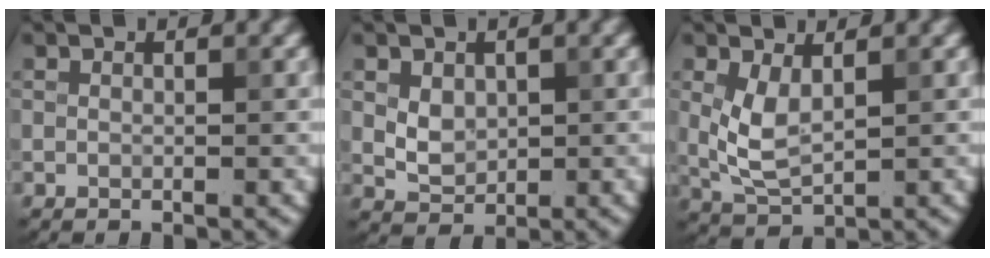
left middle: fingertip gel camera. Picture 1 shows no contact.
{"total": 2.3, "force": [0.4, 1.7, 1.4], "torque": [-0.025, -0.003, 0.012]}
{"total": 3.2, "force": [0.9, 1.6, 2.7], "torque": [-0.064, -0.006, 0.023]}